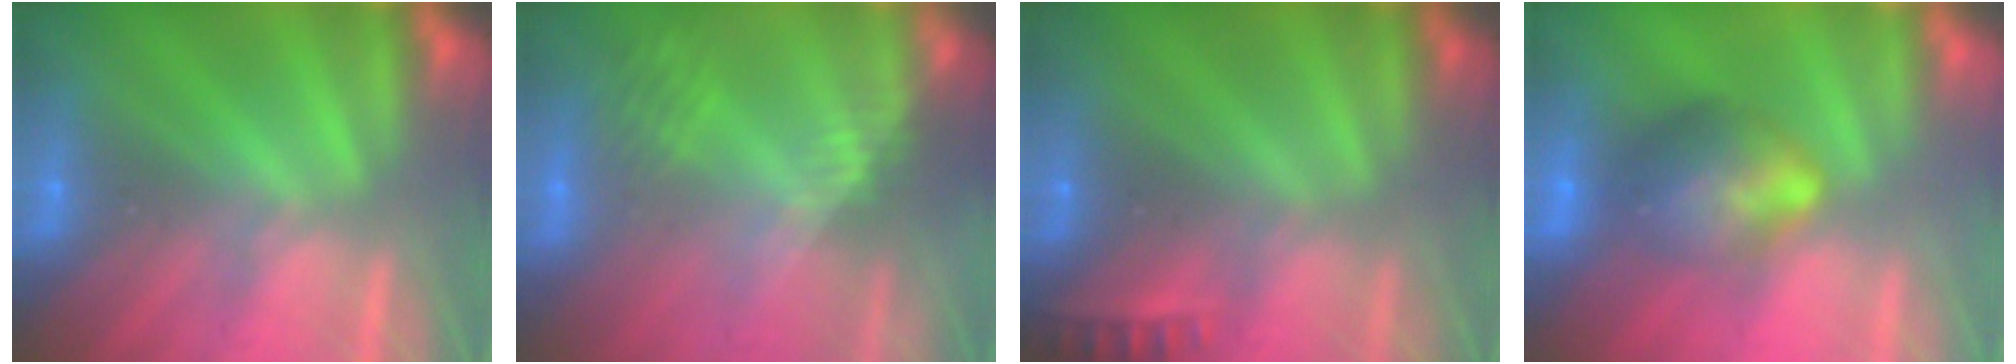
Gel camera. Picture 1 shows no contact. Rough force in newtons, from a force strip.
{"total": 2.4}
{"total": 2.3}
{"total": 7.6}